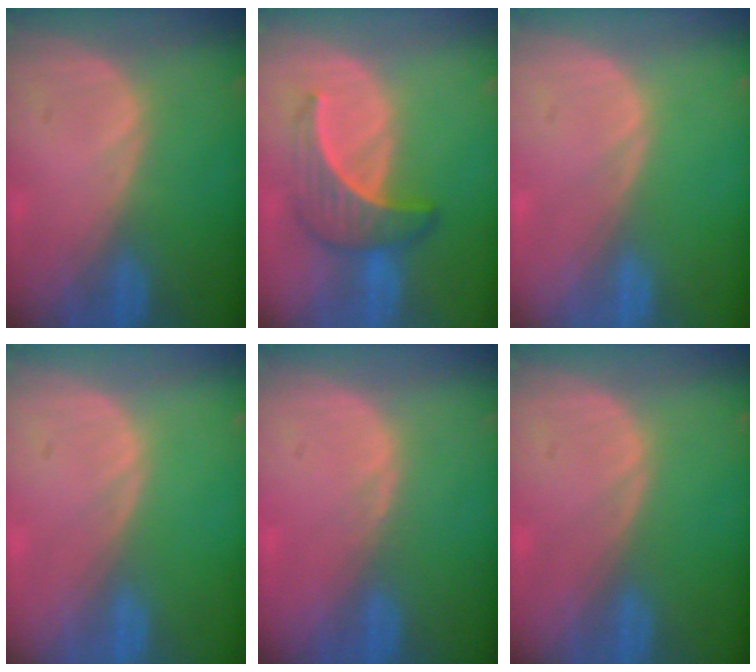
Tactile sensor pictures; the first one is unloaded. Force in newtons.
{"total": 6.3, "press": 6.0, "slide": 1.8}
{"total": 0.0}
{"total": 0.0}
{"total": 0.5, "press": 0.5, "slide": 0.1}
{"total": 0.0}